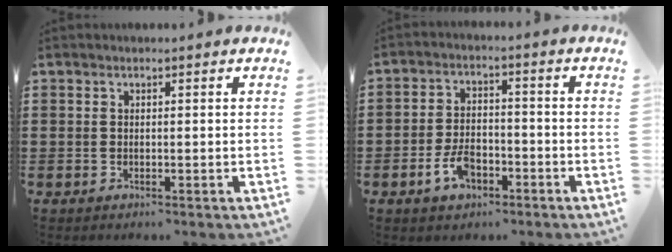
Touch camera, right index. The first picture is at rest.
{"total": 5.2, "force": [-2.8, 2.8, 3.3], "torque": [-0.077, 0.003, -0.056]}